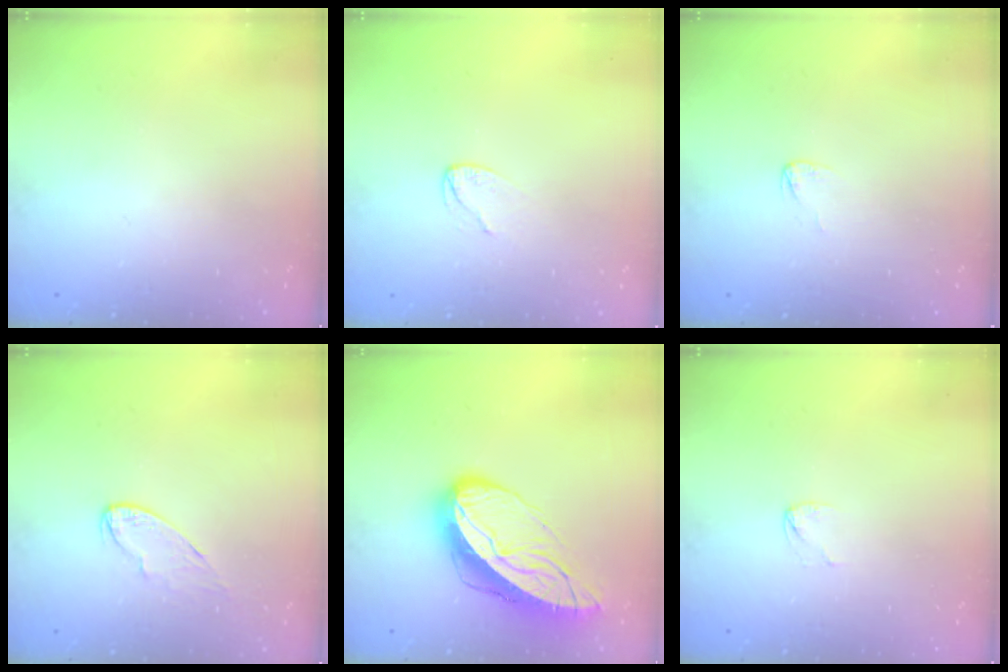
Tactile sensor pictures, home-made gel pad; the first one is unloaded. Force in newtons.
{"total": 2.4, "press": 2.4, "slide": 0.2}
{"total": 2.9, "press": 2.9, "slide": 0.2}
{"total": 4.9, "press": 4.9, "slide": 0.6}
{"total": 15.2, "press": 15.1, "slide": 1.7}
{"total": 2.8, "press": 2.8, "slide": 0.2}